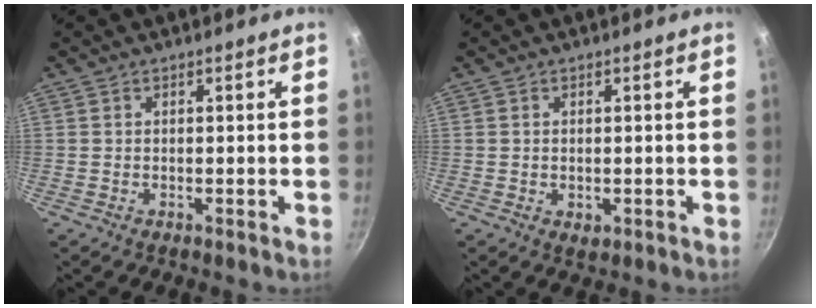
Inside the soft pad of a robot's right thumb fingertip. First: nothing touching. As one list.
[{"total": 1.7, "force": [-0.3, 1.1, 1.2], "torque": [-0.014, -0.003, 0.000]}]